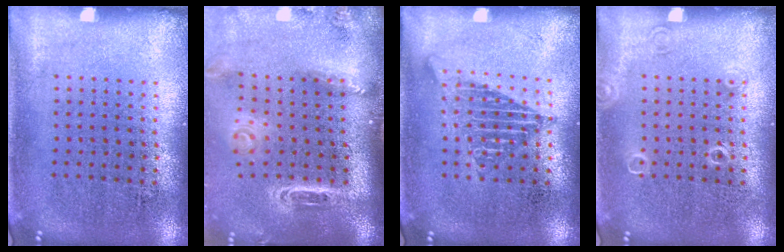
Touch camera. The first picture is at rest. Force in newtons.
{"total": 2.9, "press": 2.1, "slide": 2.0}
{"total": 1.2, "press": 1.2, "slide": 0.1}
{"total": 1.0, "press": 1.0, "slide": 0.2}